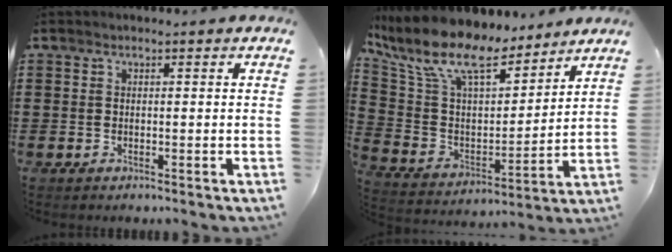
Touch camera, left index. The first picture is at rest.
{"total": 13.2, "force": [10.4, 3.9, 7.3], "torque": [-0.189, -0.062, 0.179]}